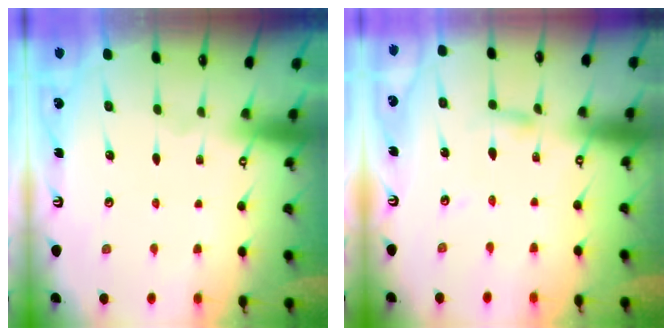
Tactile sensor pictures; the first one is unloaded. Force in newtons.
{"total": 2.8, "press": 2.8, "slide": 0.2}